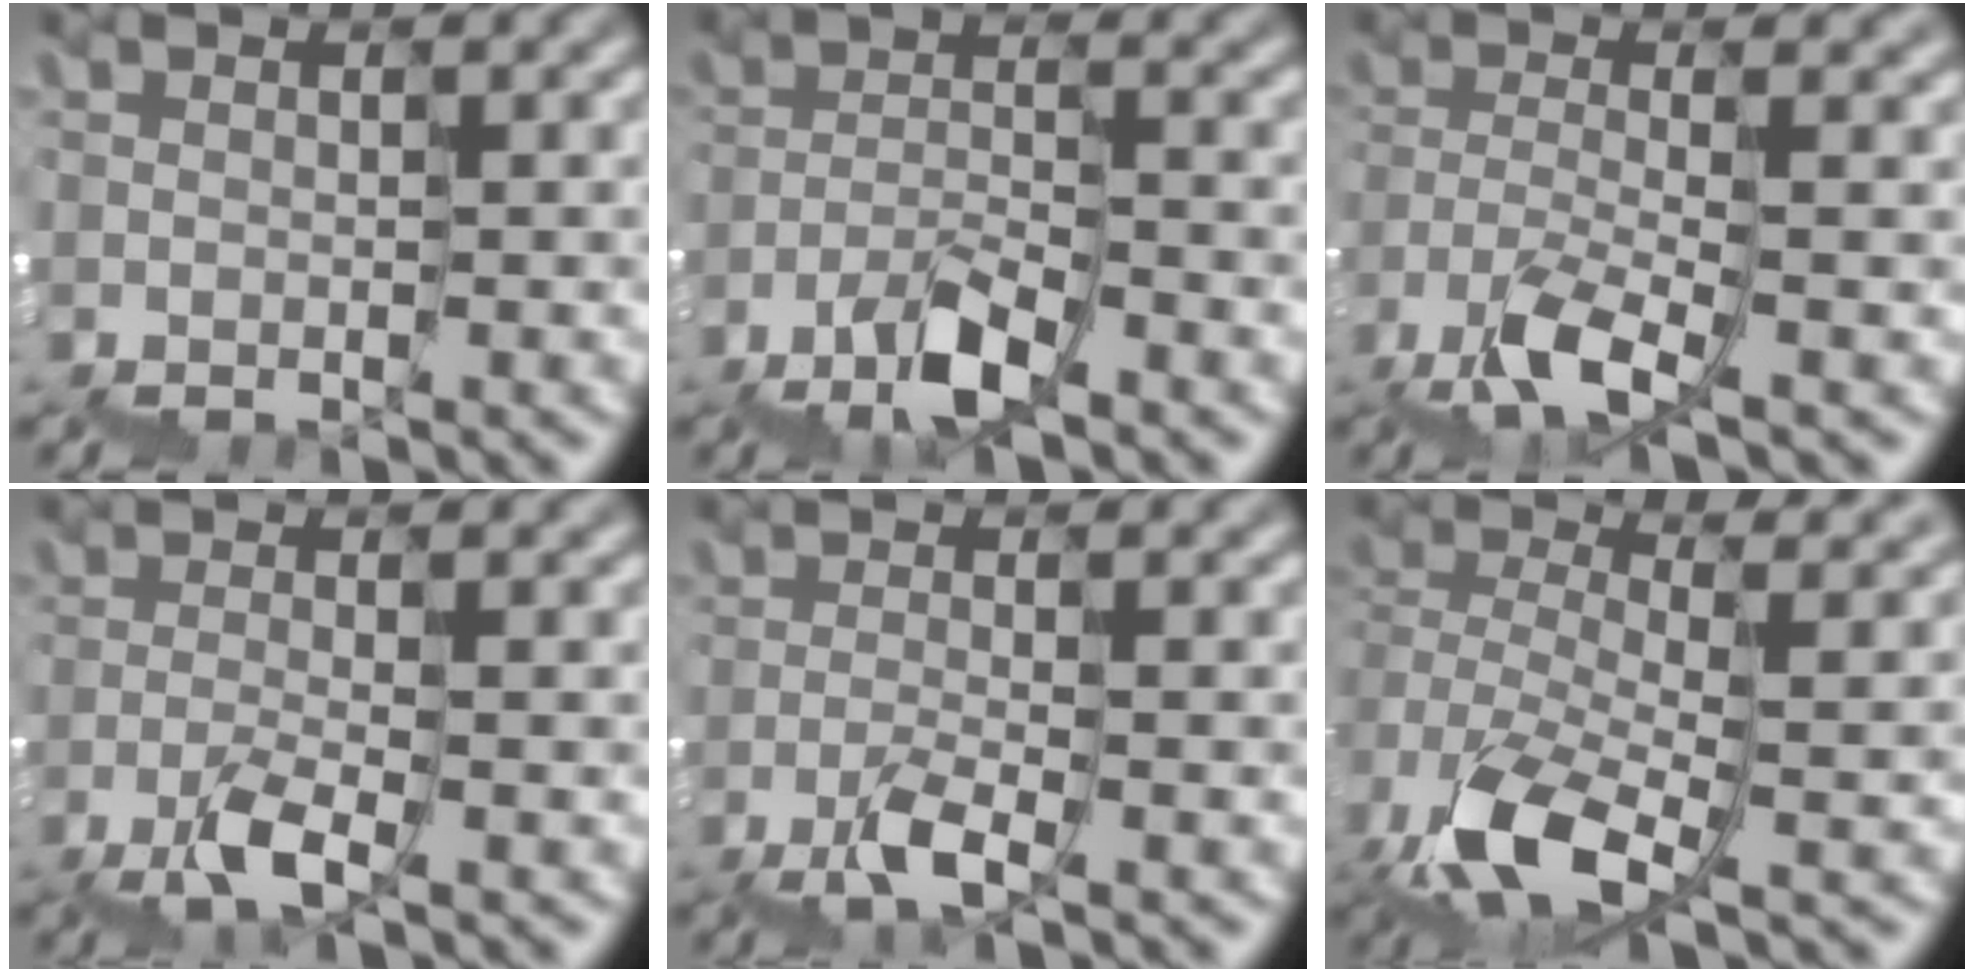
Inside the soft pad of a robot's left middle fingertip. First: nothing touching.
{"total": 4.0, "force": [-2.9, 0.9, 2.5], "torque": [-0.051, 0.007, -0.055]}
{"total": 4.0, "force": [-2.0, 0.8, 3.4], "torque": [-0.081, 0.000, -0.040]}
{"total": 1.8, "force": [-0.9, -0.5, 1.5], "torque": [-0.043, -0.001, -0.017]}
{"total": 1.5, "force": [-0.6, -0.6, 1.2], "torque": [-0.036, -0.001, -0.012]}
{"total": 8.9, "force": [0.1, 4.7, 7.5], "torque": [-0.181, -0.009, 0.015]}